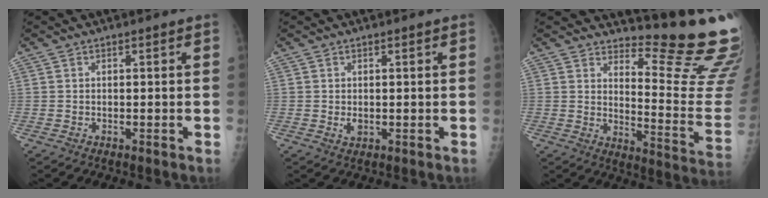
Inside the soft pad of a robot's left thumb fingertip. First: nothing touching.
{"total": 1.3, "force": [0.1, 0.8, 1.0], "torque": [-0.016, -0.004, 0.005]}
{"total": 17.2, "force": [15.2, 2.1, 7.7], "torque": [-0.070, -0.196, 0.188]}